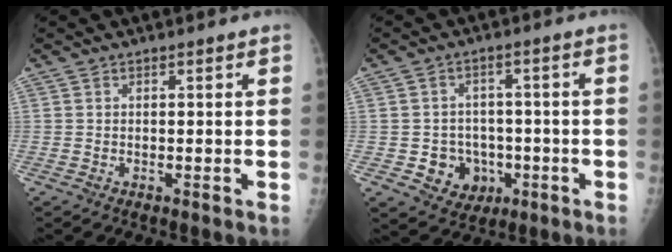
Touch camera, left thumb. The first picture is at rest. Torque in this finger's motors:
{"motor_torque": [-0.09, 0.10, 0.00, 0.01, 0.00]}